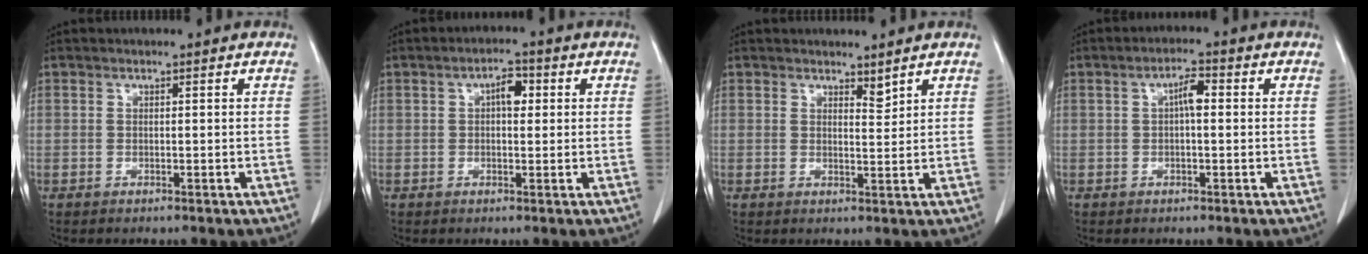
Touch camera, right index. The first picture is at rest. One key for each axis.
{"total": 3.3, "fx": 0.8, "fy": 1.6, "fz": 2.9, "tx": -0.046, "ty": 0.011, "tz": 0.010}
{"total": 1.8, "fx": 1.6, "fy": 0.4, "fz": 0.6, "tx": -0.011, "ty": -0.009, "tz": 0.029}
{"total": 3.2, "fx": 0.4, "fy": 0.9, "fz": 3.0, "tx": -0.052, "ty": 0.010, "tz": 0.005}